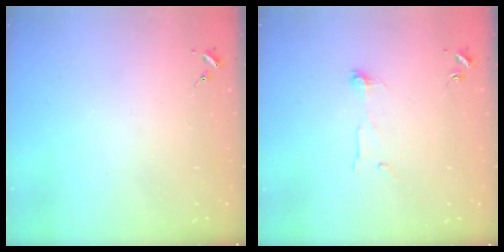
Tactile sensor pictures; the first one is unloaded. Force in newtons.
{"total": 4.8, "press": 4.8, "slide": 0.4}